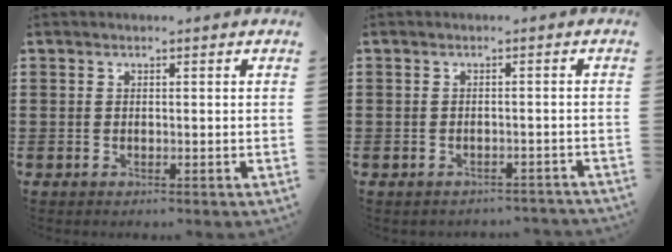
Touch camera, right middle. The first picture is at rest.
{"total": 1.3, "force": [-1.3, 0.2, 0.1], "torque": [-0.008, 0.000, -0.028]}